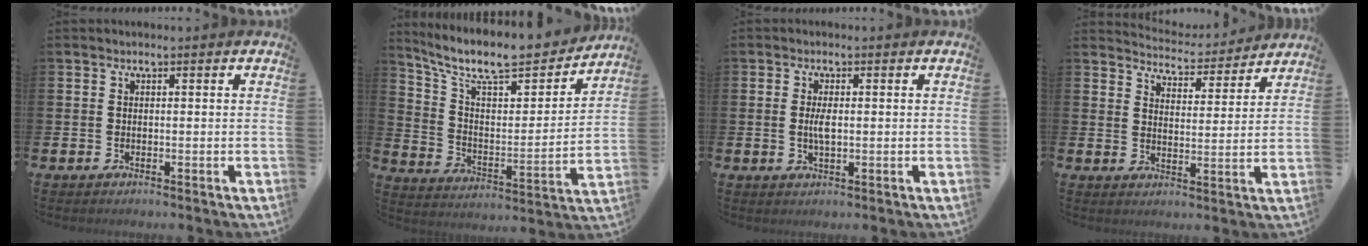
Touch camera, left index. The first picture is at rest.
{"total": 10.4, "force": [9.0, 2.9, 4.2], "torque": [-0.117, -0.061, 0.155]}
{"total": 2.5, "force": [0.2, 0.9, 2.3], "torque": [-0.041, 0.001, 0.001]}
{"total": 4.8, "force": [4.8, 0.6, 0.0], "torque": [-0.015, -0.040, 0.082]}